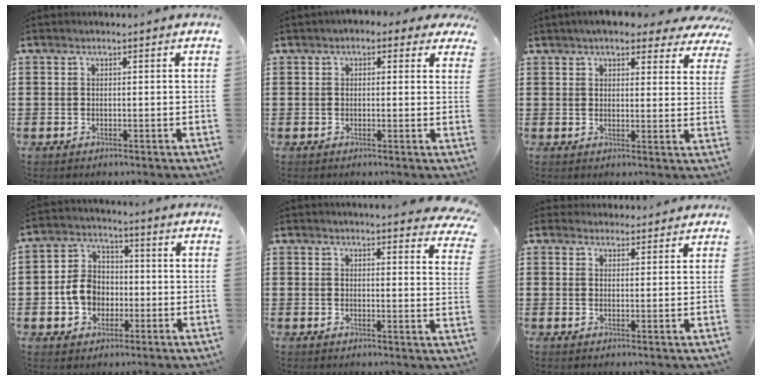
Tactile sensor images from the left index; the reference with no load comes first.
{"total": 1.7, "force": [0.7, 1.1, 1.0], "torque": [-0.015, 0.006, 0.009]}
{"total": 5.1, "force": [4.5, 1.1, 2.3], "torque": [-0.051, -0.008, 0.078]}
{"total": 7.0, "force": [-1.2, 6.0, 3.4], "torque": [-0.089, 0.016, -0.025]}
{"total": 3.4, "force": [3.3, -0.1, 0.6], "torque": [-0.016, -0.016, 0.061]}
{"total": 2.6, "force": [2.5, 0.6, -0.2], "torque": [-0.004, -0.003, 0.048]}